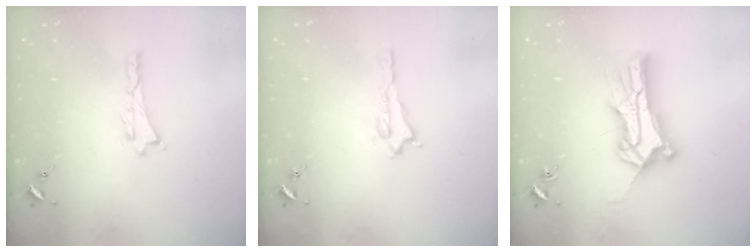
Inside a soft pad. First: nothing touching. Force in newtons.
{"total": 0.6, "press": 0.5, "slide": 0.2}
{"total": 10.9, "press": 10.9, "slide": 0.8}